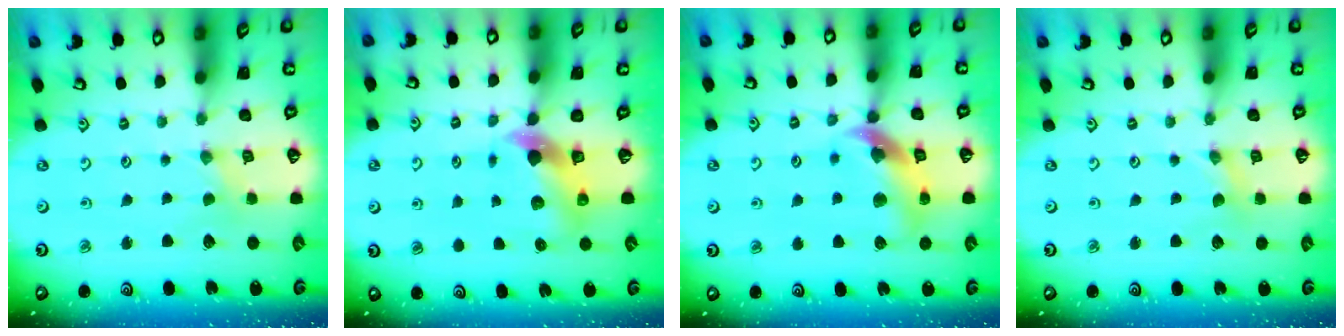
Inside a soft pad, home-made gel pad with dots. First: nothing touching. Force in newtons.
{"total": 7.5, "press": 7.5, "slide": 0.8}
{"total": 12.2, "press": 12.1, "slide": 1.4}
{"total": 0.0}